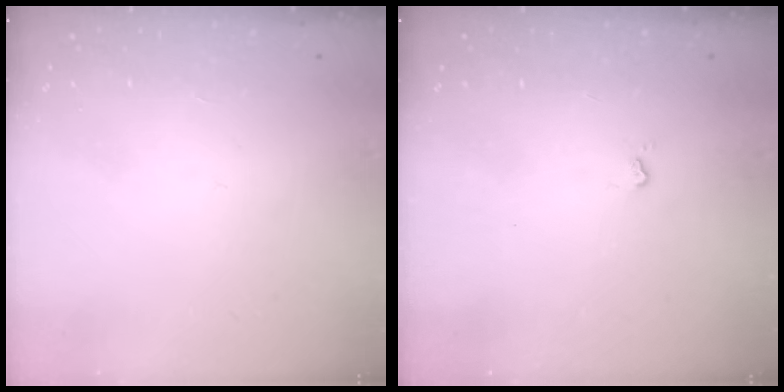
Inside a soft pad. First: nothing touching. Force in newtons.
{"total": 2.6, "press": 2.6, "slide": 0.4}